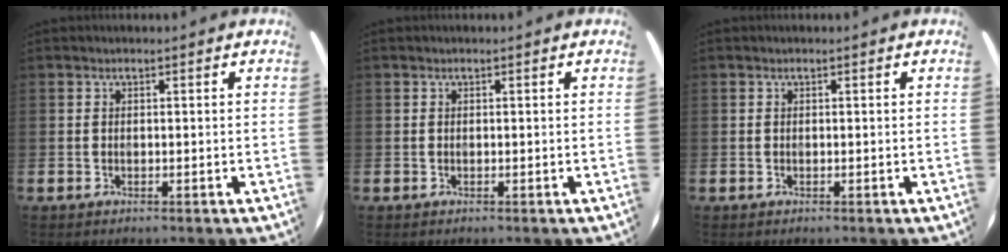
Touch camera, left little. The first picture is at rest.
{"total": 0.0}
{"total": 0.0}